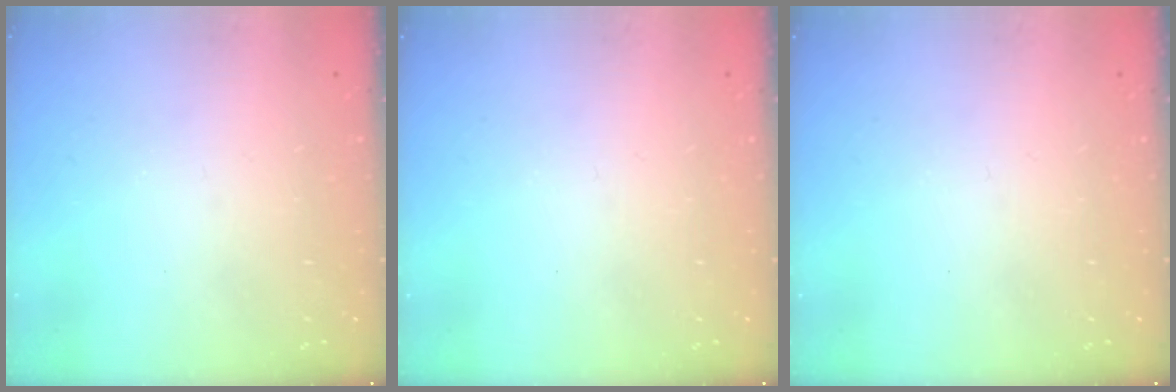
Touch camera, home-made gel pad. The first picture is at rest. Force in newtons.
{"total": 0.0}
{"total": 0.0}